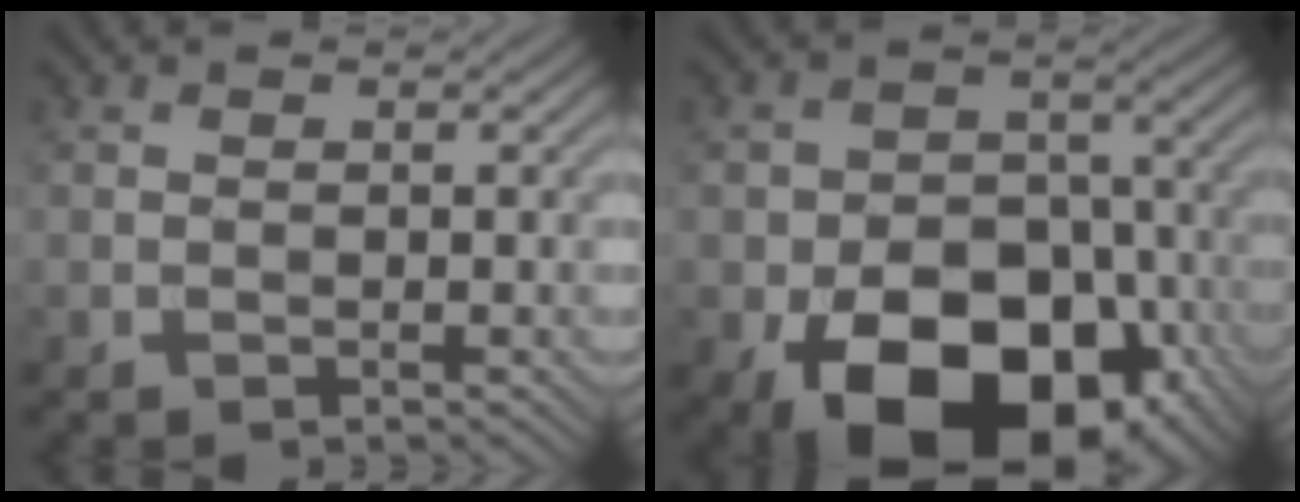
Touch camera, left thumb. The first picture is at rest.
{"total": 17.5, "force": [-8.1, 11.2, 10.7], "torque": [-0.162, -0.034, -0.133]}